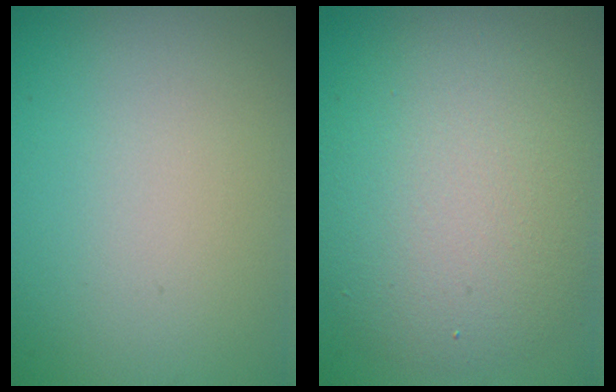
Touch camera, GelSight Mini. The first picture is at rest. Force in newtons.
{"total": 7.3, "press": 7.3, "slide": 0.4}